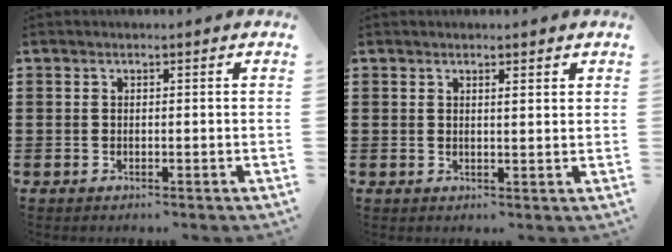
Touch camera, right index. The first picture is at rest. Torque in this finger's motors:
{"motor_torque": [-0.15, -0.08, 0.00, 0.00]}